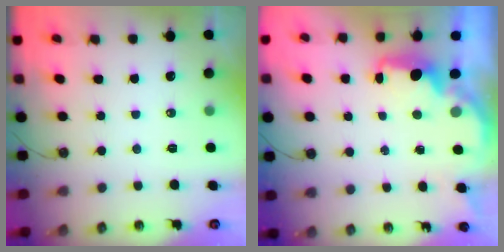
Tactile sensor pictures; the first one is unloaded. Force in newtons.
{"total": 2.8, "press": 2.7, "slide": 0.9}